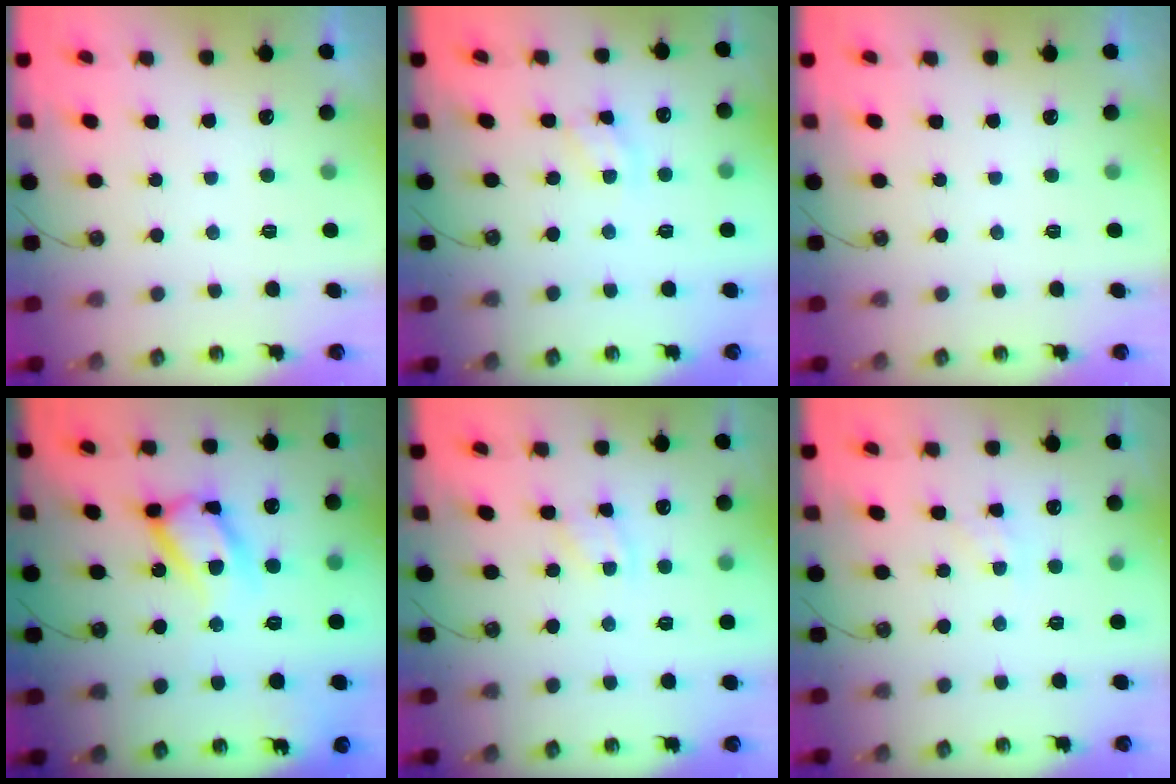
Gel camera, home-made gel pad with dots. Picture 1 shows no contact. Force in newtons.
{"total": 3.6, "press": 3.6, "slide": 0.5}
{"total": 0.0}
{"total": 16.7, "press": 16.5, "slide": 2.3}
{"total": 4.5, "press": 4.5, "slide": 0.4}
{"total": 2.8, "press": 2.8, "slide": 0.5}